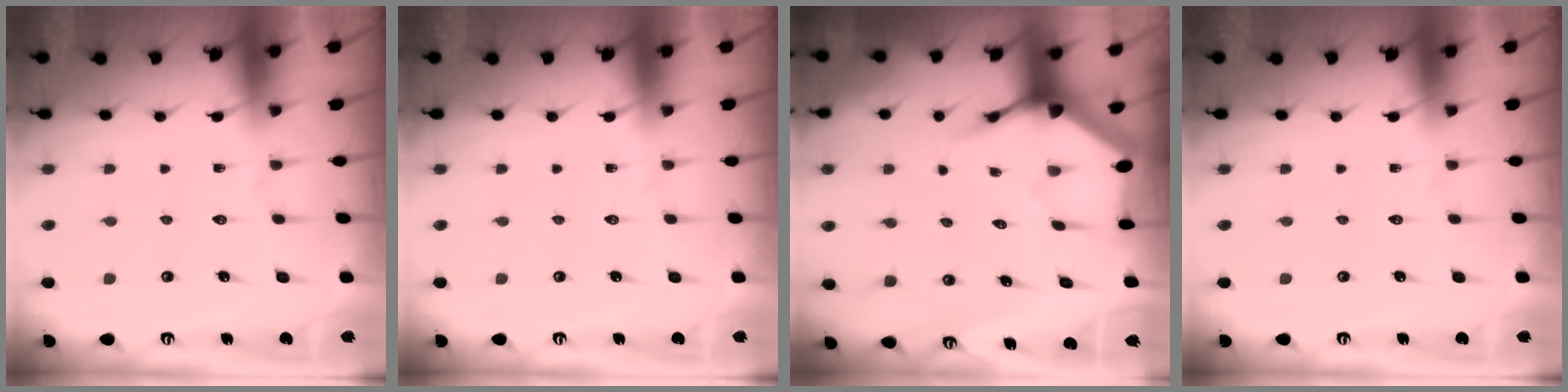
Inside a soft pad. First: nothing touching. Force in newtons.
{"total": 0.0}
{"total": 4.7, "press": 4.6, "slide": 0.5}
{"total": 0.0}